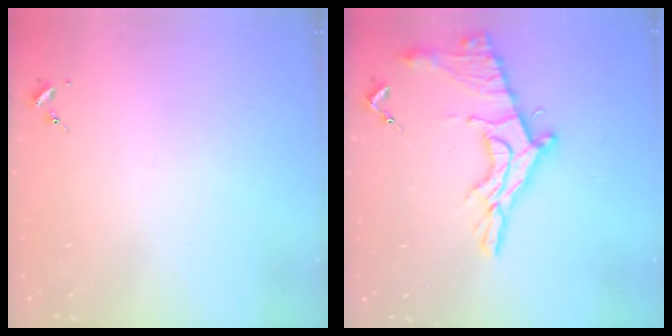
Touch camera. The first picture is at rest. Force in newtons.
{"total": 17.8, "press": 17.8, "slide": 1.2}